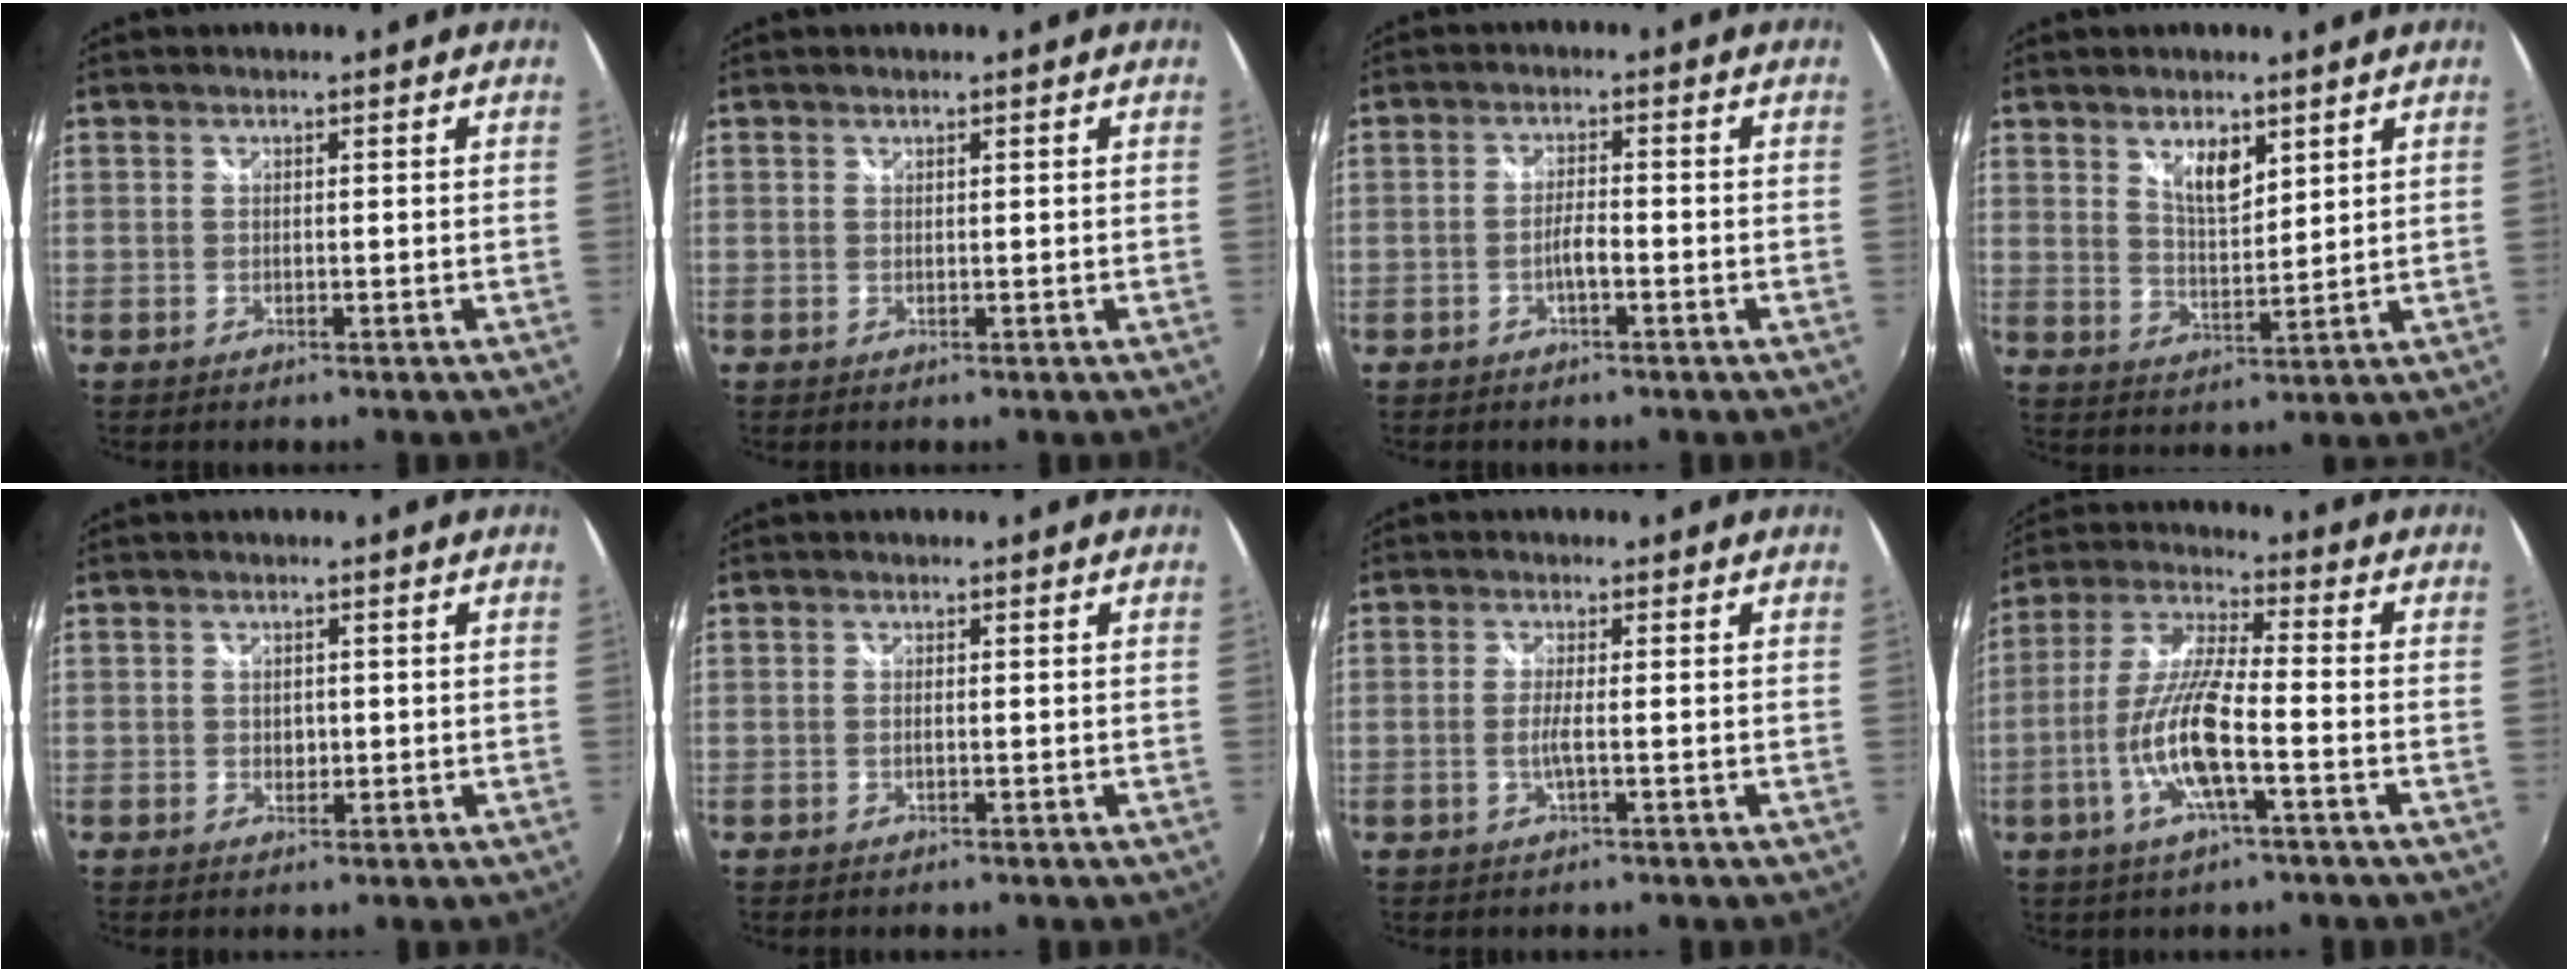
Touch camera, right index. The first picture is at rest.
{"total": 0.0}
{"total": 2.6, "force": [-1.2, 0.4, 2.3], "torque": [-0.047, 0.005, -0.024]}
{"total": 5.7, "force": [3.5, 2.3, 3.9], "torque": [-0.063, -0.003, 0.062]}
{"total": 1.3, "force": [0.0, 1.1, 0.8], "torque": [-0.009, 0.001, 0.001]}
{"total": 0.6, "force": [-0.1, 0.0, 0.6], "torque": [-0.014, 0.001, -0.003]}
{"total": 2.4, "force": [-0.7, -0.3, 2.3], "torque": [-0.045, -0.004, -0.014]}
{"total": 12.4, "force": [-4.1, 1.8, 11.5], "torque": [-0.238, -0.004, -0.079]}